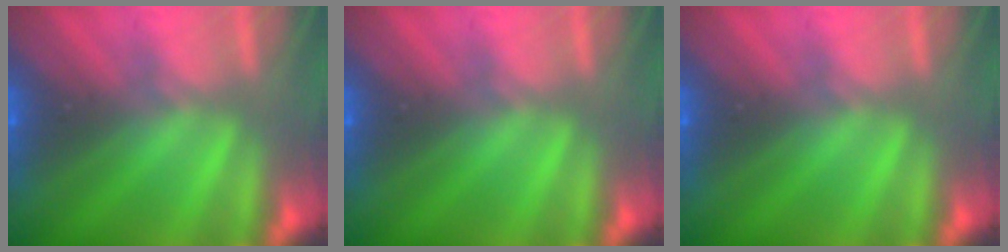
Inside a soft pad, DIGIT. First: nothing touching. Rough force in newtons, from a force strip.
{"total": 0.0}
{"total": 0.0}